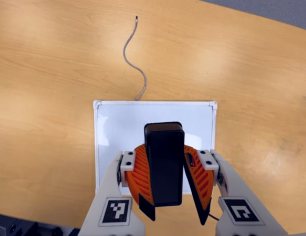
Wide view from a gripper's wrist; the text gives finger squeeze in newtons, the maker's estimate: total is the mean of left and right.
{"total": 9.2, "left": 10.0, "right": 8.3}